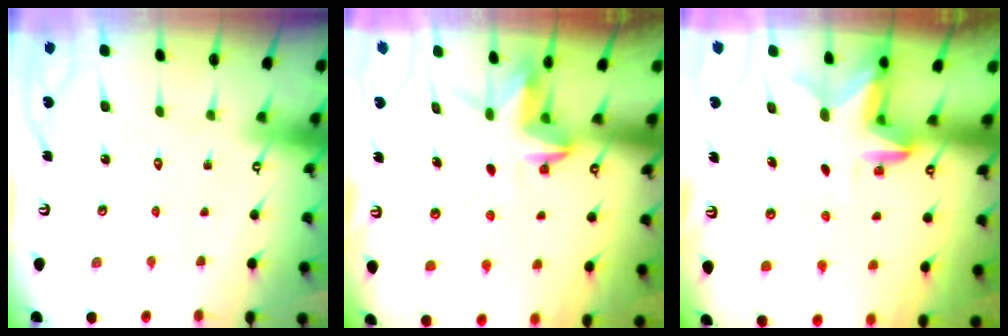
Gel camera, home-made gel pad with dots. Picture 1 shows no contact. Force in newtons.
{"total": 3.7, "press": 3.6, "slide": 0.3}
{"total": 2.5, "press": 2.5, "slide": 0.5}